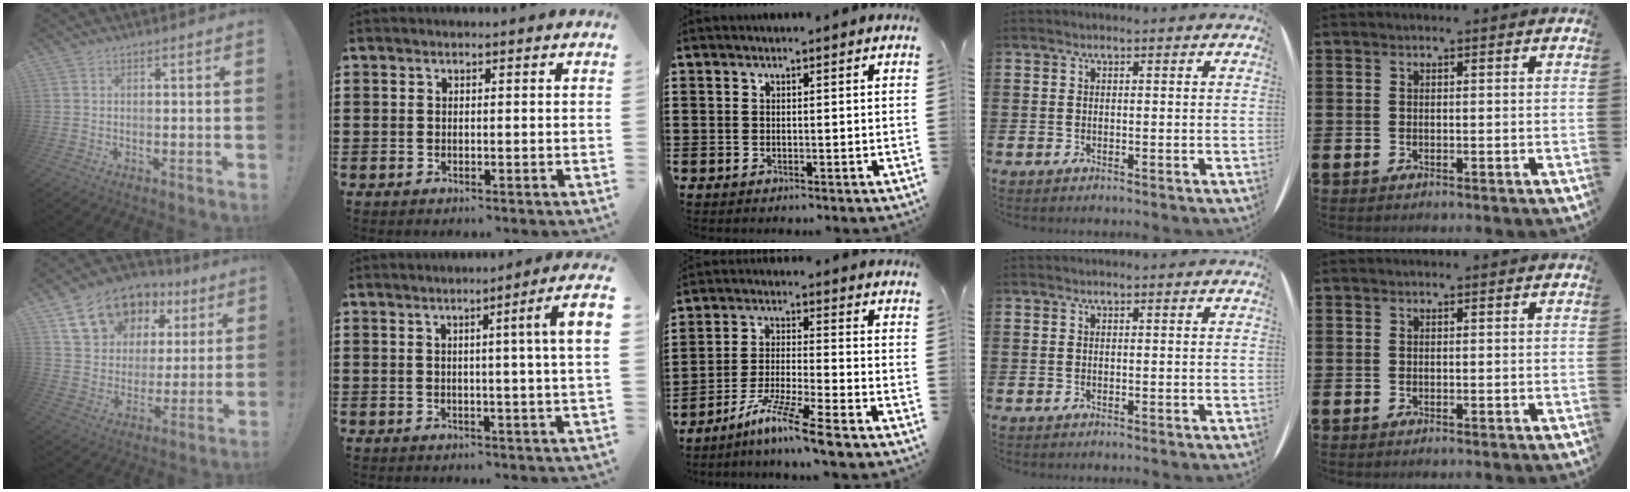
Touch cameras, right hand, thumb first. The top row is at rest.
{"thumb": {"total": 17.4, "force": [9.3, 12.5, 7.8], "torque": [-0.119, -0.040, 0.186]}, "index": {"total": 5.1, "force": [0.9, -0.9, 4.9], "torque": [-0.081, -0.012, 0.008]}, "middle": {"total": 8.0, "force": [-6.4, -0.4, 4.7], "torque": [-0.095, -0.012, -0.125]}}